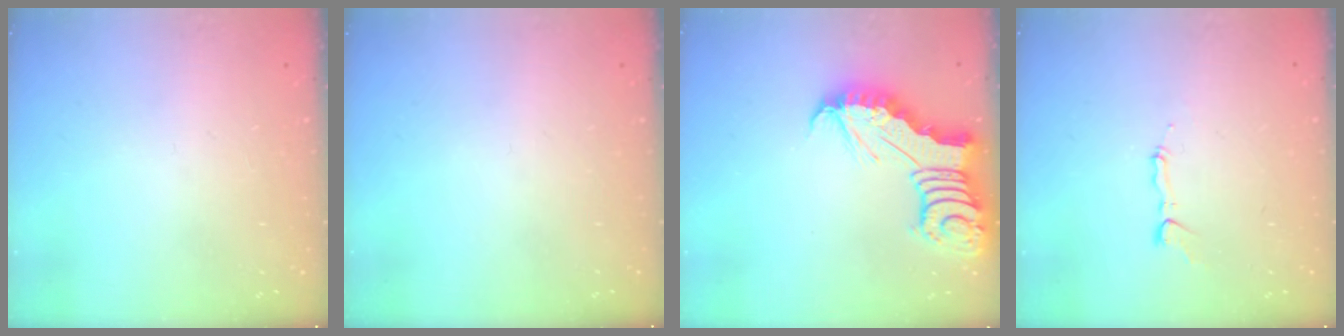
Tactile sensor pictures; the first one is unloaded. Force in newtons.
{"total": 0.0}
{"total": 6.8, "press": 6.8, "slide": 0.9}
{"total": 3.6, "press": 3.6, "slide": 0.2}